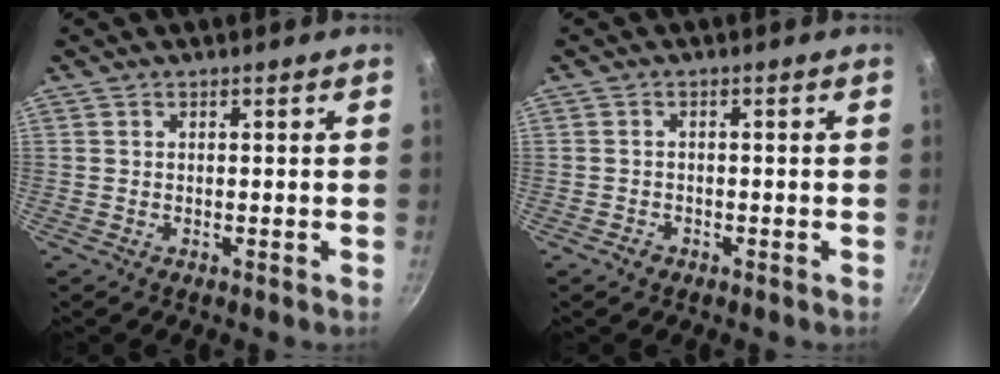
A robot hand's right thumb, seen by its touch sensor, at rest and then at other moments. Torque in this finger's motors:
{"motor_torque": [-0.50, 0.15, -0.26, 0.10, -0.01]}